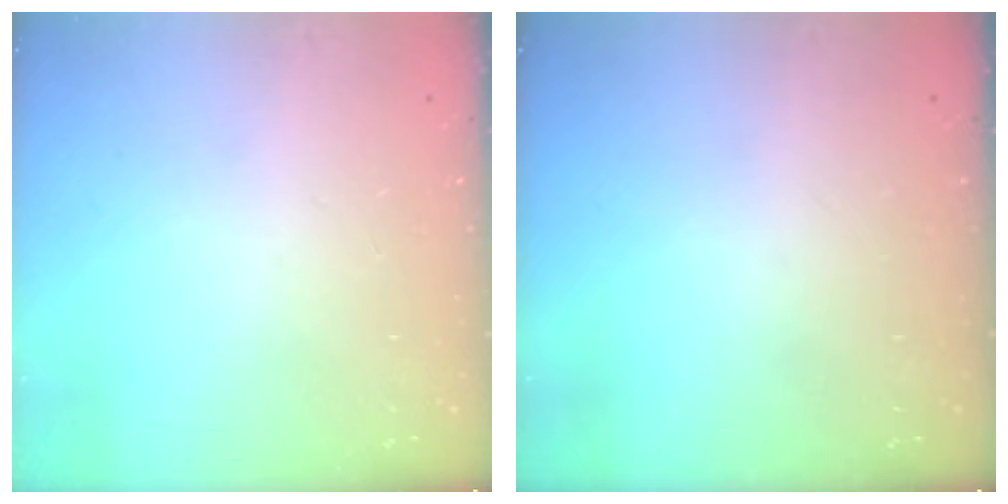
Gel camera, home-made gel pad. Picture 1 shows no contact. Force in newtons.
{"total": 0.0}